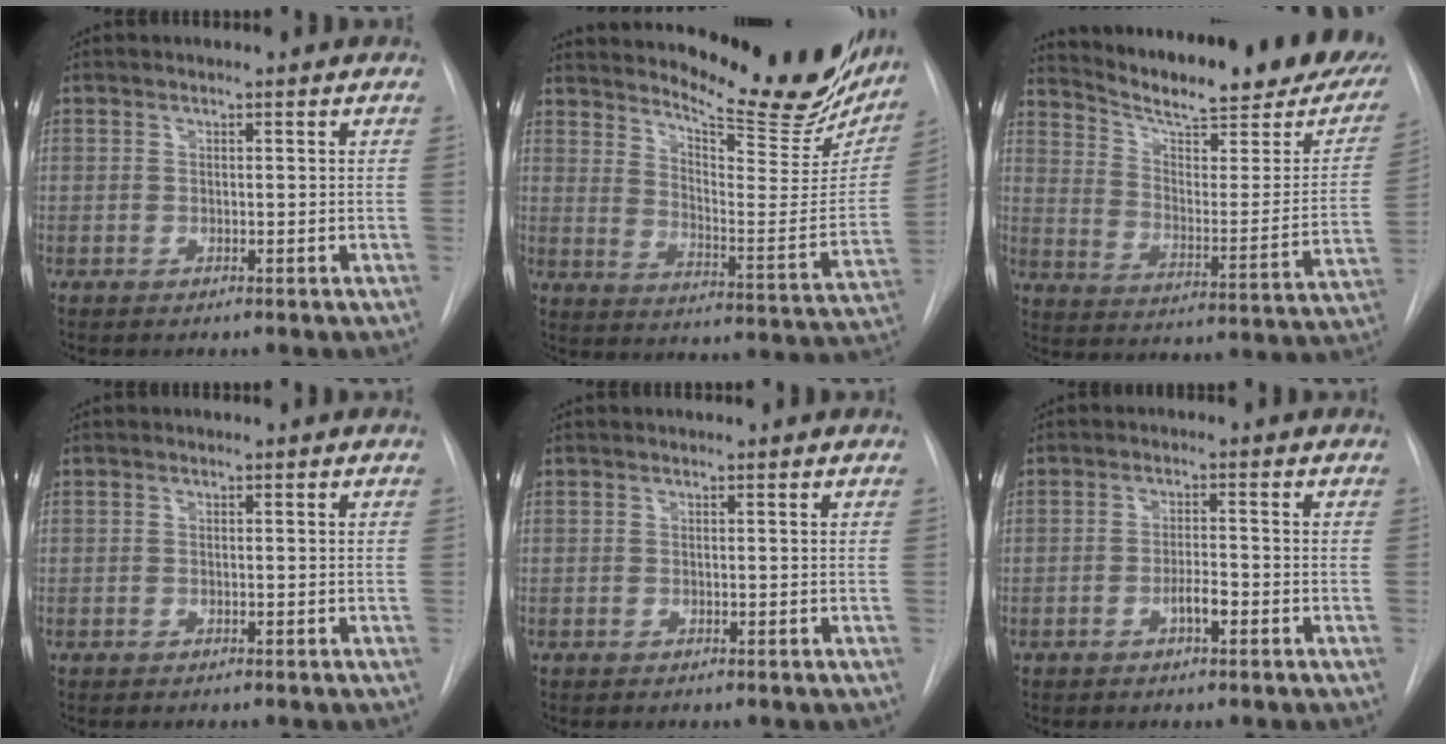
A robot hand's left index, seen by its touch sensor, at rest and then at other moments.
{"total": 24.5, "force": [21.1, 5.0, 11.5], "torque": [-0.170, -0.074, 0.272]}
{"total": 26.7, "force": [22.4, 4.6, 13.9], "torque": [-0.207, -0.063, 0.292]}
{"total": 0.0}
{"total": 0.0}
{"total": 2.7, "force": [-1.3, 0.7, 2.2], "torque": [-0.036, 0.001, -0.023]}